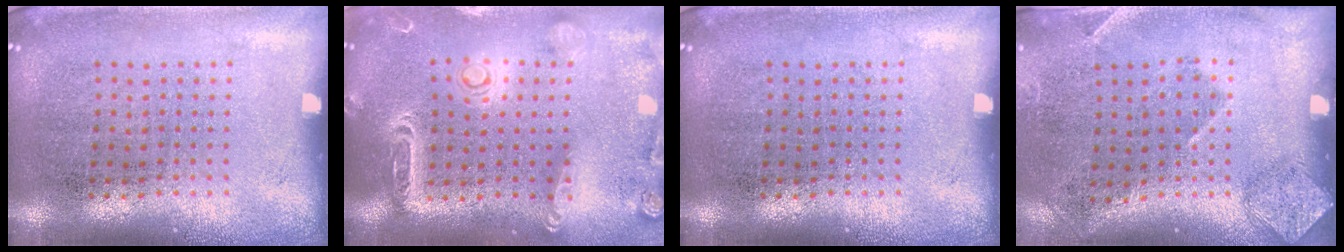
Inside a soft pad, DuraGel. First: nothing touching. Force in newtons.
{"total": 2.1, "press": 1.9, "slide": 0.9}
{"total": 0.0}
{"total": 1.9, "press": 1.2, "slide": 1.4}